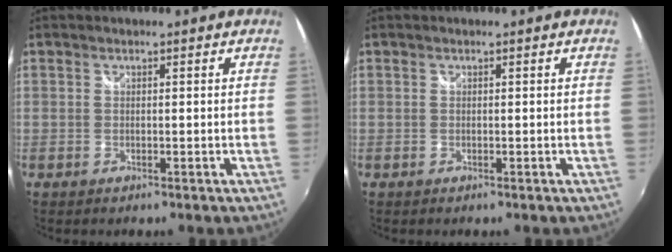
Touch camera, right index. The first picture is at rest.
{"total": 0.0}